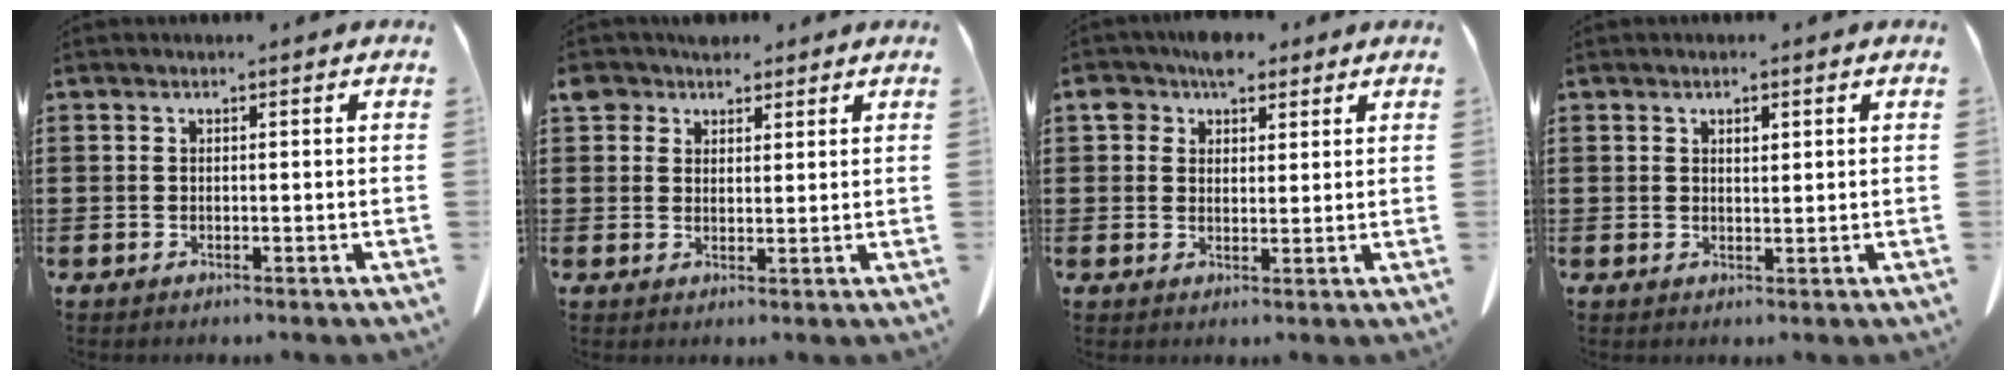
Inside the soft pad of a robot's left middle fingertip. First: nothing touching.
{"total": 4.1, "force": [3.1, 2.6, 0.8], "torque": [-0.022, 0.007, 0.056]}
{"total": 5.9, "force": [3.9, 3.6, 2.6], "torque": [-0.050, 0.010, 0.070]}
{"total": 1.1, "force": [0.7, 0.5, 0.7], "torque": [-0.008, 0.001, 0.010]}